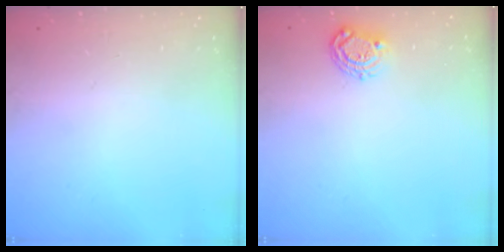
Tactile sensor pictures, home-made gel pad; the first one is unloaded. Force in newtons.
{"total": 6.2, "press": 6.1, "slide": 0.7}